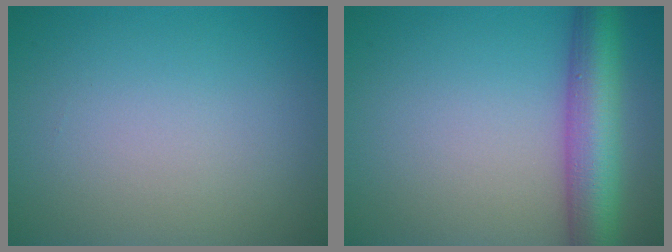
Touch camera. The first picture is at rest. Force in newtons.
{"total": 7.0, "press": 6.9, "slide": 0.4}